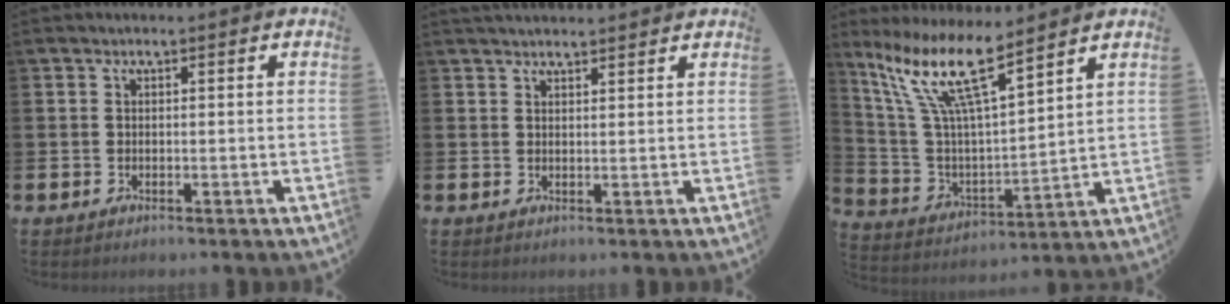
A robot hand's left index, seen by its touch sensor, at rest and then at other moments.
{"total": 2.2, "force": [2.2, 0.3, 0.2], "torque": [0.005, -0.012, 0.038]}
{"total": 12.1, "force": [8.7, 2.3, 8.1], "torque": [-0.185, -0.042, 0.149]}